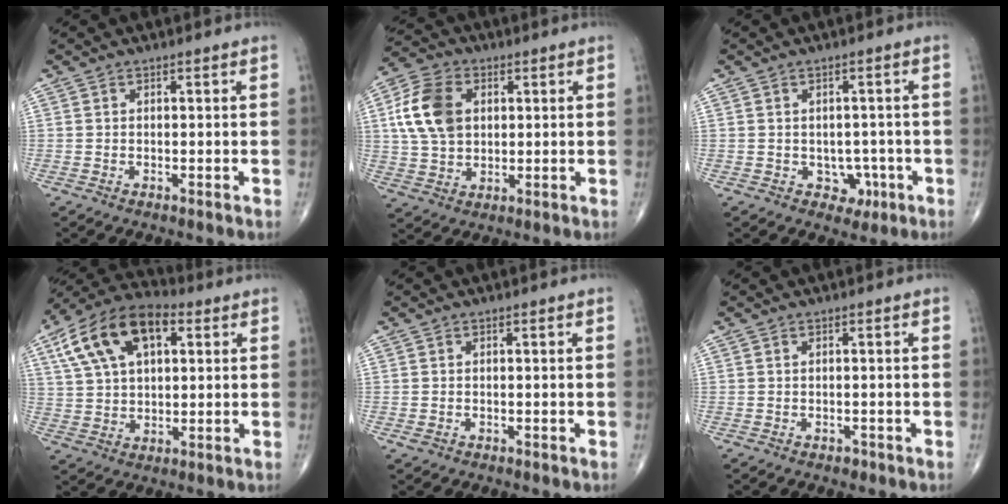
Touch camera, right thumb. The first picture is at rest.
{"total": 12.2, "force": [2.6, 8.6, 8.3], "torque": [-0.150, 0.005, 0.046]}
{"total": 4.1, "force": [-1.3, 3.4, 1.9], "torque": [0.003, 0.008, -0.011]}
{"total": 16.9, "force": [6.2, 9.4, 12.6], "torque": [-0.215, 0.015, 0.106]}
{"total": 0.9, "force": [-0.3, 0.7, 0.5], "torque": [-0.012, 0.002, -0.002]}
{"total": 0.8, "force": [-0.5, 0.5, 0.4], "torque": [-0.003, 0.000, -0.007]}